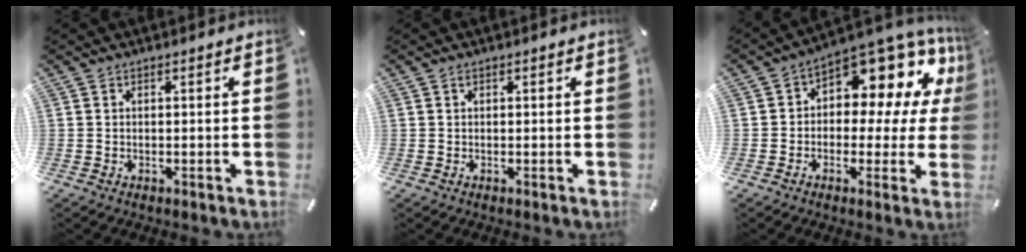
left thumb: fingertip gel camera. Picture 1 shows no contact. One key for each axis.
{"total": 0.6, "fx": 0.3, "fy": 0.2, "fz": 0.5, "tx": -0.009, "ty": 0.000, "tz": 0.005}
{"total": 10.3, "fx": 5.5, "fy": 6.0, "fz": 6.2, "tx": -0.087, "ty": -0.064, "tz": 0.091}